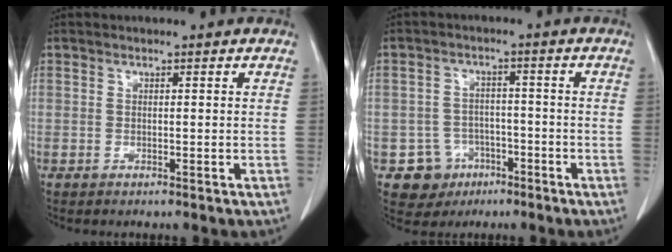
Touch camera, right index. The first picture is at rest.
{"total": 5.9, "force": [-2.7, 5.2, 0.6], "torque": [-0.003, 0.012, -0.036]}